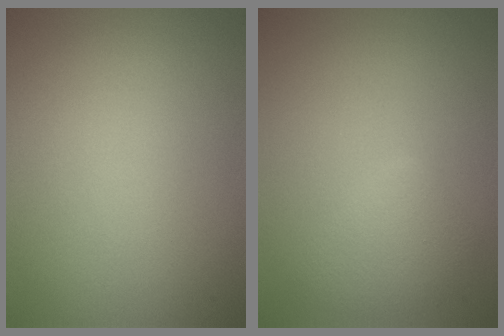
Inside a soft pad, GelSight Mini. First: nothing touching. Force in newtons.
{"total": 2.5, "press": 2.5, "slide": 0.1}